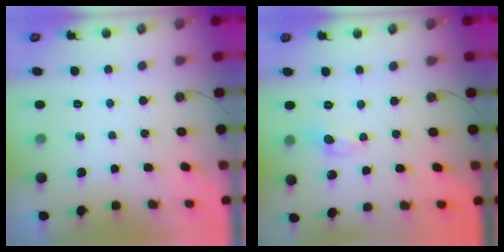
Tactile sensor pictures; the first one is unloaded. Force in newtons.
{"total": 0.0}